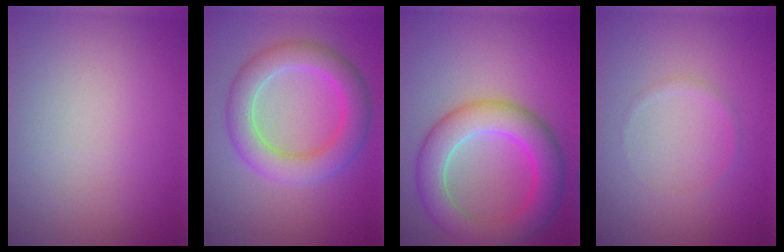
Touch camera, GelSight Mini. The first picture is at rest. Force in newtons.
{"total": 5.4, "press": 5.4, "slide": 0.2}
{"total": 6.7, "press": 6.7, "slide": 0.1}
{"total": 0.6, "press": 0.6, "slide": 0.0}